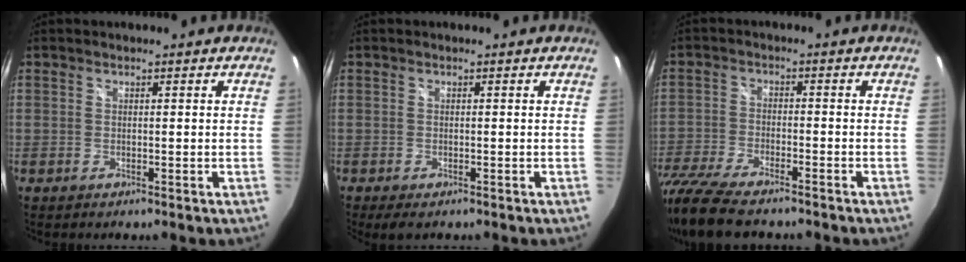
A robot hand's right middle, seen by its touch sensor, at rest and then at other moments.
{"total": 2.8, "force": [-1.9, 1.1, 1.8], "torque": [-0.033, -0.016, -0.028]}
{"total": 15.9, "force": [-13.0, 4.2, 8.1], "torque": [-0.192, -0.047, -0.233]}